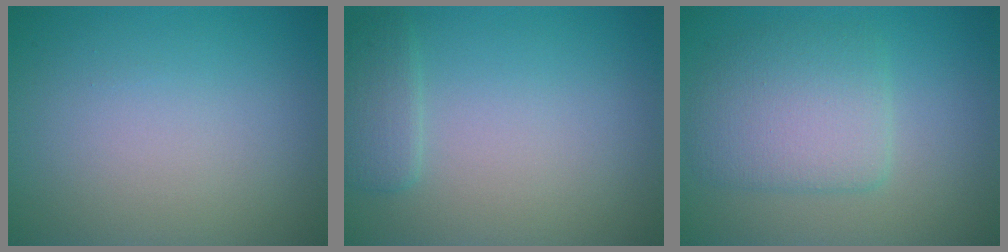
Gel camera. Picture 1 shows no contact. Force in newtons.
{"total": 1.8, "press": 1.8, "slide": 0.1}
{"total": 4.4, "press": 4.4, "slide": 0.2}